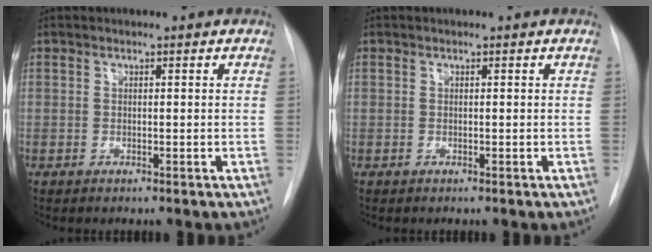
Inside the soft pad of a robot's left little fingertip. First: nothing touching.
{"total": 0.0}